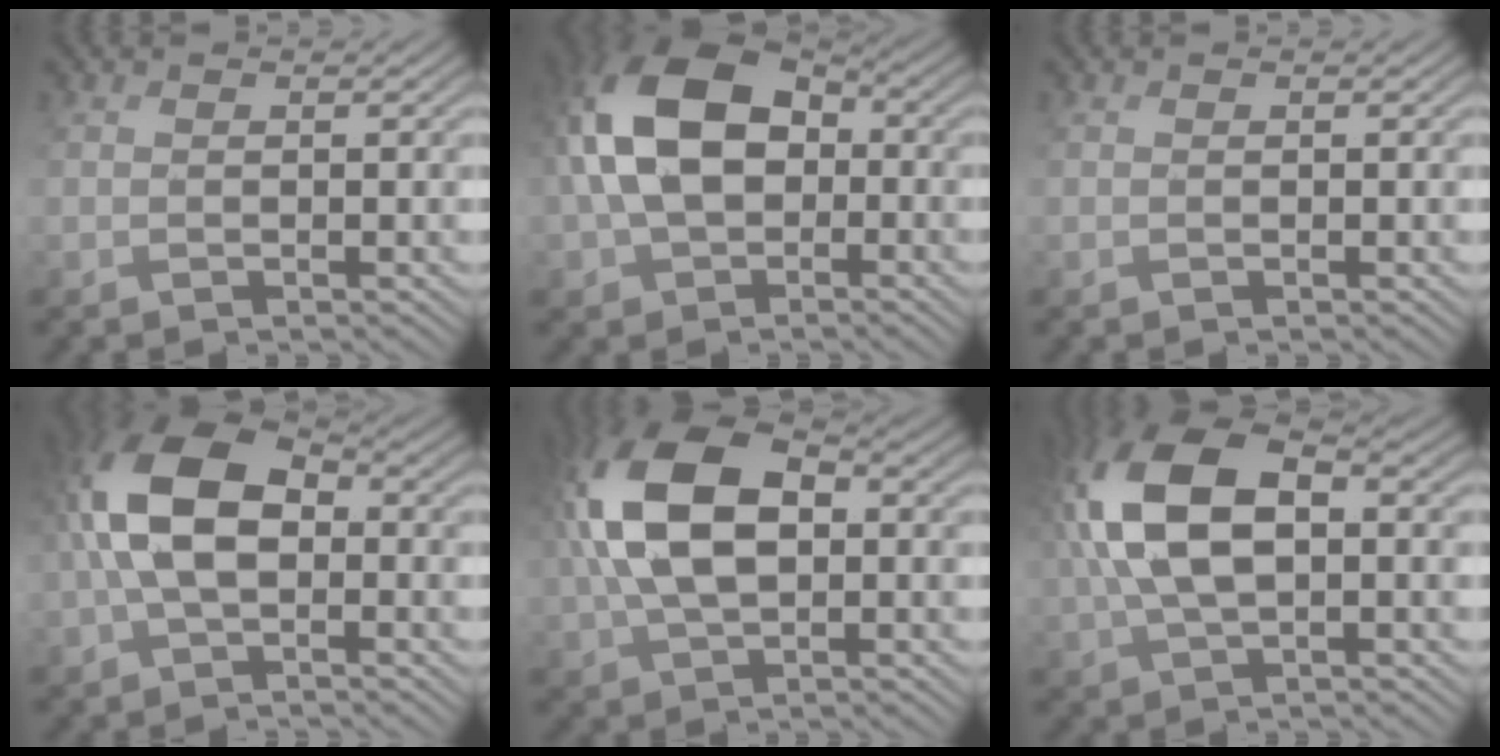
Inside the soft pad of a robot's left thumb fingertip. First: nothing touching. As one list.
[{"total": 12.9, "force": [-0.2, 8.5, 9.7], "torque": [-0.222, 0.007, -0.015]}, {"total": 0.0}, {"total": 9.7, "force": [-0.6, 5.4, 8.1], "torque": [-0.173, 0.019, -0.025]}, {"total": 13.1, "force": [1.4, 7.5, 10.6], "torque": [-0.243, 0.013, 0.022]}, {"total": 12.8, "force": [1.8, 6.9, 10.7], "torque": [-0.248, 0.013, 0.032]}]